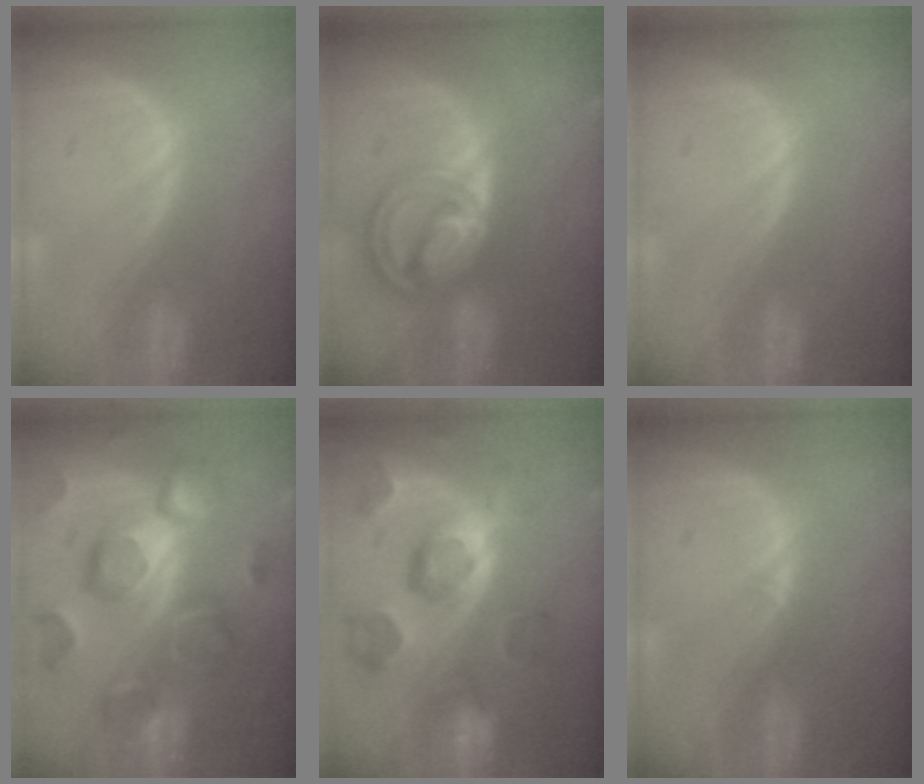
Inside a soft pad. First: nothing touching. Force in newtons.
{"total": 8.7, "press": 7.3, "slide": 4.7}
{"total": 0.0}
{"total": 12.3, "press": 12.3, "slide": 1.0}
{"total": 11.3, "press": 10.0, "slide": 5.3}
{"total": 0.6, "press": 0.5, "slide": 0.4}